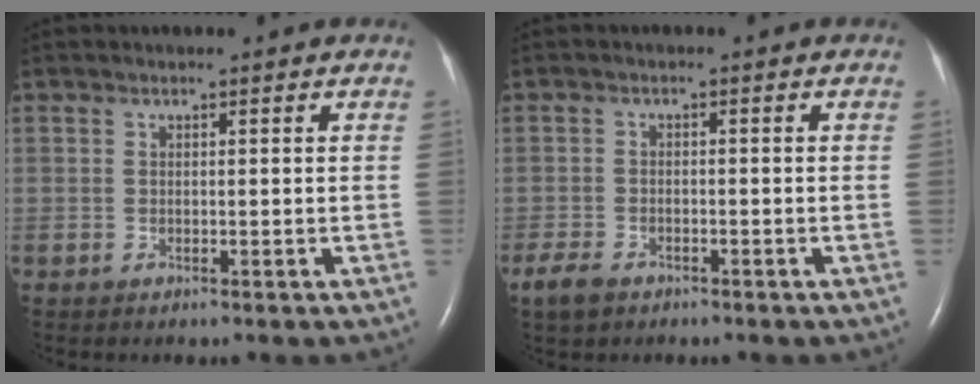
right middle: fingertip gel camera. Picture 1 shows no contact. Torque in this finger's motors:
{"motor_torque": [0.52, -0.42, 0.01, 0.04]}